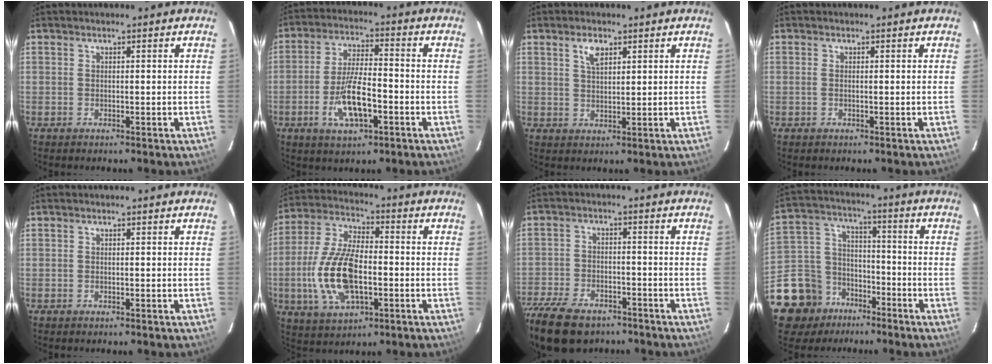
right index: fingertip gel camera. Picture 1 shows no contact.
{"total": 10.1, "force": [-3.8, 3.4, 8.8], "torque": [-0.176, -0.005, -0.064]}
{"total": 3.4, "force": [1.9, 1.6, 2.3], "torque": [-0.043, 0.004, 0.037]}
{"total": 0.7, "force": [0.0, 0.2, 0.7], "torque": [-0.016, 0.000, -0.003]}
{"total": 0.0}
{"total": 15.6, "force": [-3.1, 7.4, 13.3], "torque": [-0.284, 0.000, -0.054]}
{"total": 17.4, "force": [-12.6, 8.7, 8.2], "torque": [-0.209, -0.023, -0.214]}
{"total": 14.5, "force": [-9.8, 10.3, 2.8], "torque": [-0.104, 0.046, -0.165]}